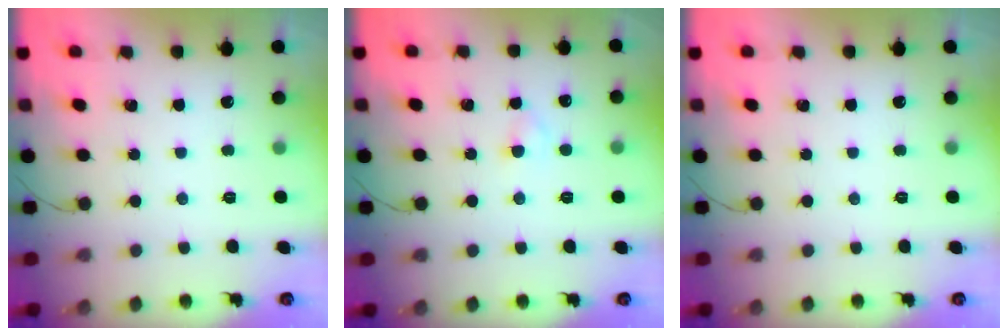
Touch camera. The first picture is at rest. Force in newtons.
{"total": 2.2, "press": 2.0, "slide": 0.8}
{"total": 0.0}